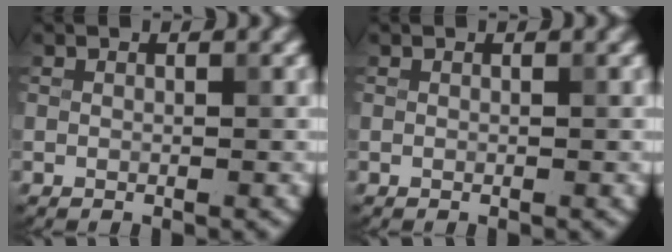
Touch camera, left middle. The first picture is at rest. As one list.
[{"total": 0.0}]